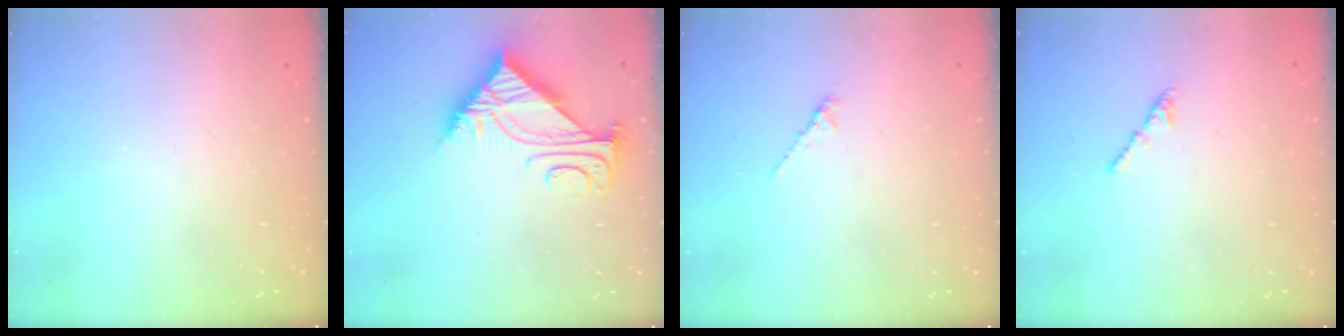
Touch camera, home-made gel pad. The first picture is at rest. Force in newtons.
{"total": 6.6, "press": 6.6, "slide": 0.8}
{"total": 1.6, "press": 1.5, "slide": 0.5}
{"total": 1.3, "press": 1.2, "slide": 0.4}